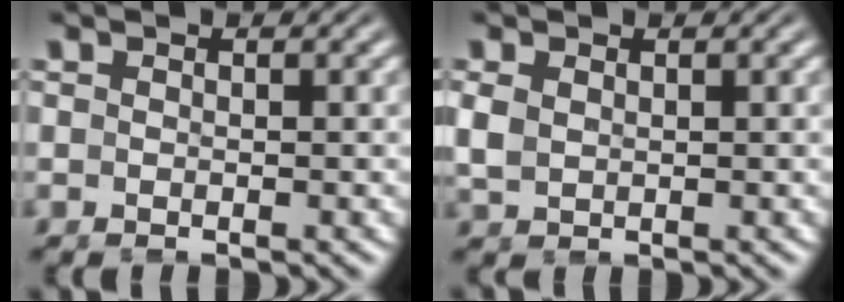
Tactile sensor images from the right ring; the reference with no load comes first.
{"total": 1.4, "force": [0.4, 1.1, 0.9], "torque": [-0.025, -0.006, 0.018]}